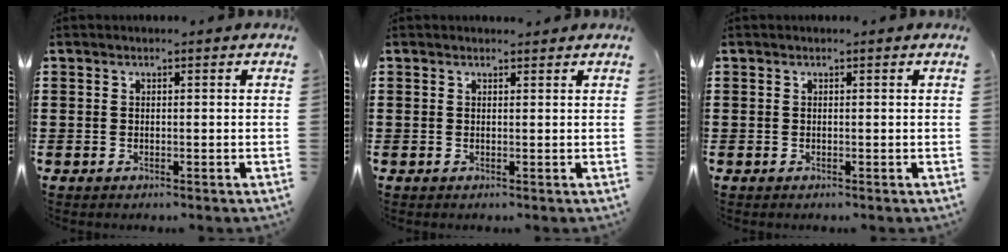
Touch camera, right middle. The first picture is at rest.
{"total": 0.6, "force": [0.5, 0.4, 0.0], "torque": [0.007, -0.002, 0.008]}
{"total": 0.0}